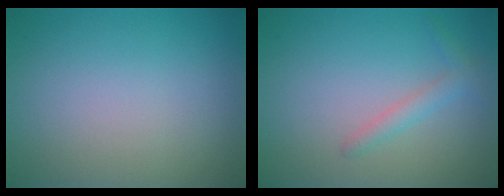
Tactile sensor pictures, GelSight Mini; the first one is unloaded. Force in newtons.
{"total": 1.5, "press": 1.5, "slide": 0.1}